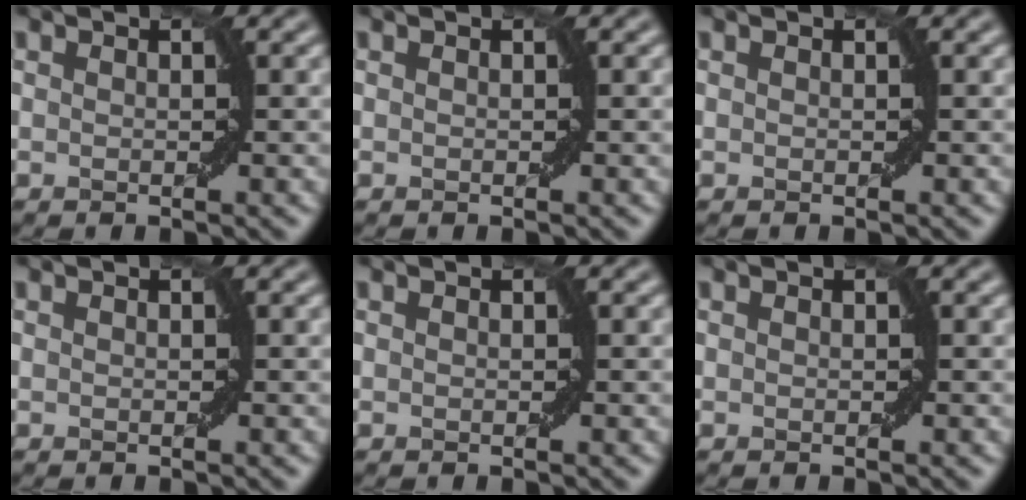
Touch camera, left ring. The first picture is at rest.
{"total": 0.0}
{"total": 0.0}
{"total": 0.0}
{"total": 0.0}
{"total": 0.0}